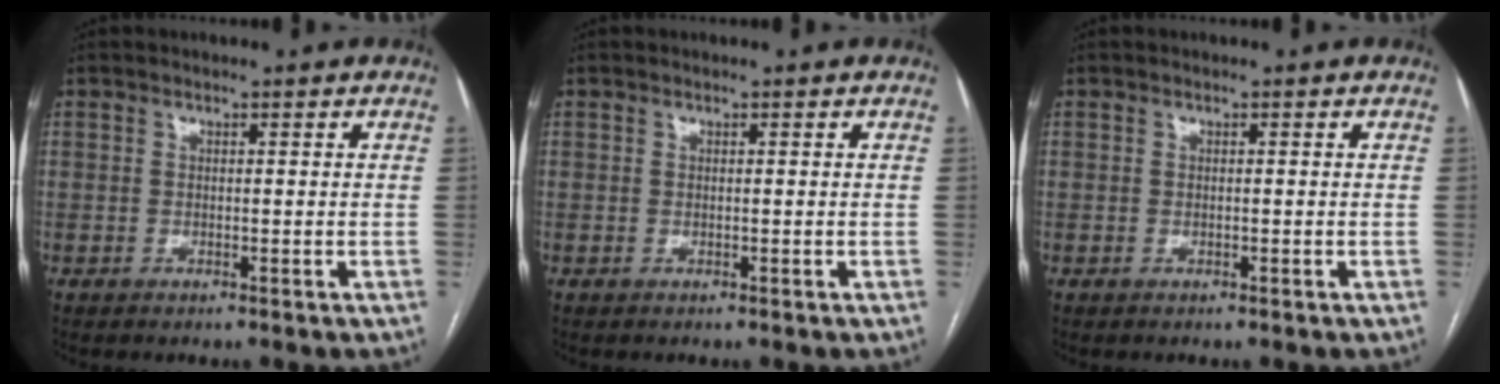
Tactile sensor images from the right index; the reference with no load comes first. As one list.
[{"total": 0.0}, {"total": 0.0}]